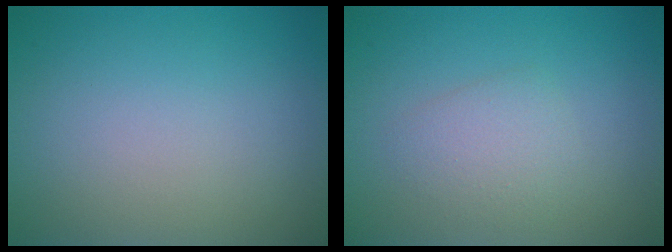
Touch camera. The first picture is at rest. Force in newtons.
{"total": 2.1, "press": 2.1, "slide": 0.2}